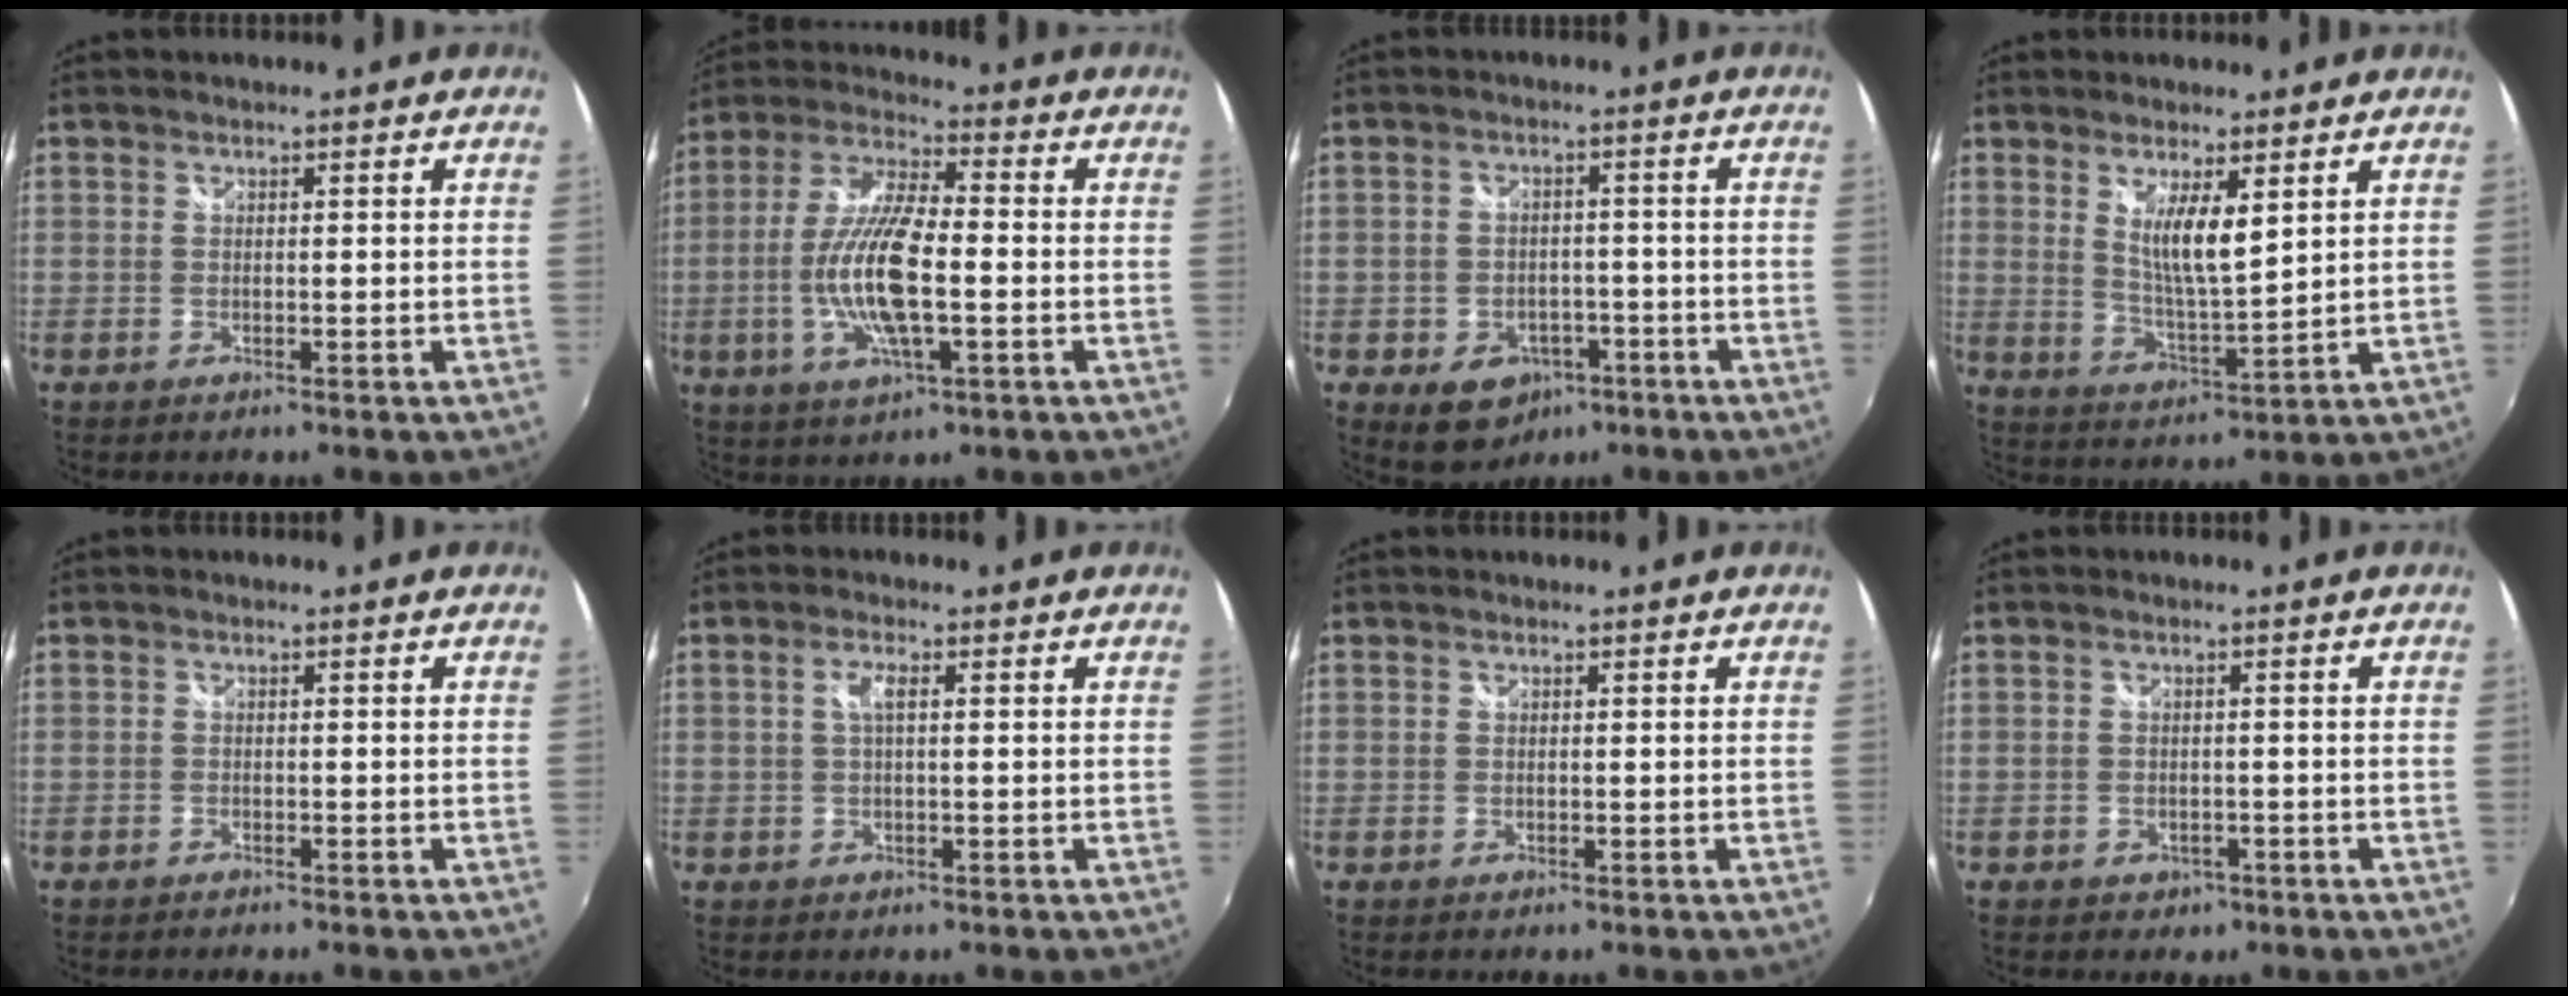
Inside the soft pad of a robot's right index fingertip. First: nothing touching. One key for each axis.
{"total": 14.1, "fx": -2.6, "fy": 3.8, "fz": 13.3, "tx": -0.271, "ty": -0.004, "tz": -0.050}
{"total": 8.8, "fx": -4.5, "fy": 6.6, "fz": 3.6, "tx": -0.079, "ty": 0.006, "tz": -0.046}
{"total": 7.5, "fx": 3.2, "fy": 1.5, "fz": 6.6, "tx": -0.117, "ty": -0.015, "tz": 0.060}
{"total": 1.5, "fx": -1.4, "fy": 0.3, "fz": 0.3, "tx": -0.016, "ty": -0.007, "tz": -0.025}
{"total": 2.3, "fx": 0.4, "fy": 0.4, "fz": 2.2, "tx": -0.044, "ty": 0.003, "tz": 0.005}
{"total": 0.0}
{"total": 2.9, "fx": -1.3, "fy": 2.4, "fz": 0.9, "tx": -0.021, "ty": -0.001, "tz": -0.014}